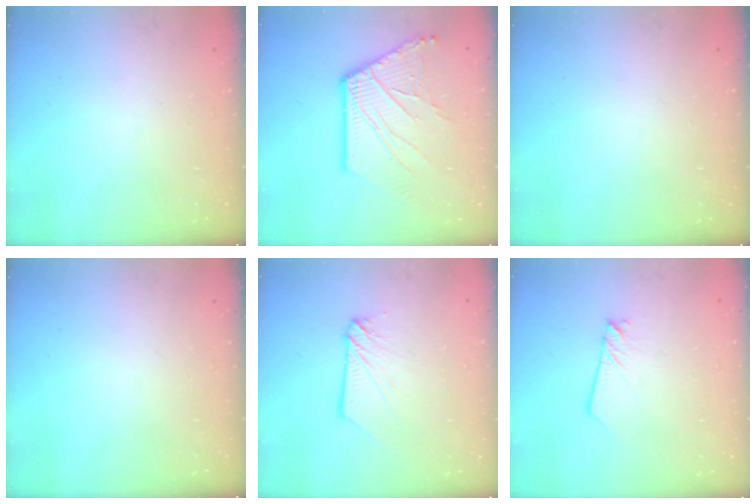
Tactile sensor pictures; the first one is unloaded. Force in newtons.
{"total": 13.2, "press": 13.1, "slide": 1.6}
{"total": 0.0}
{"total": 0.0}
{"total": 3.1, "press": 3.1, "slide": 0.1}
{"total": 2.1, "press": 2.1, "slide": 0.1}